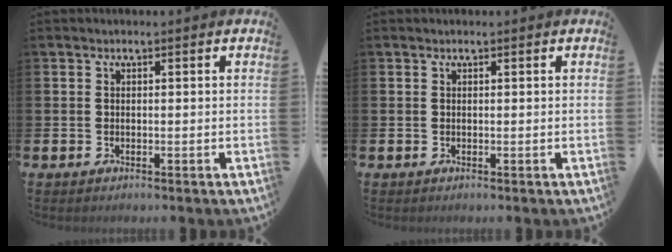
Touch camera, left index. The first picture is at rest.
{"total": 0.0}